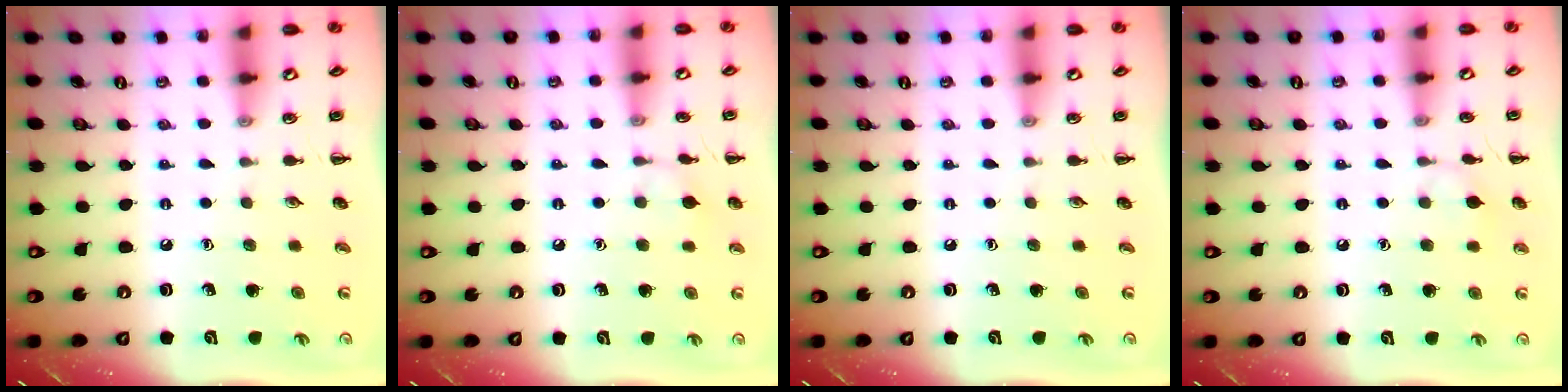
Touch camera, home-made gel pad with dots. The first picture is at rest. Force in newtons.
{"total": 6.5, "press": 6.3, "slide": 1.8}
{"total": 0.0}
{"total": 5.8, "press": 5.5, "slide": 1.8}